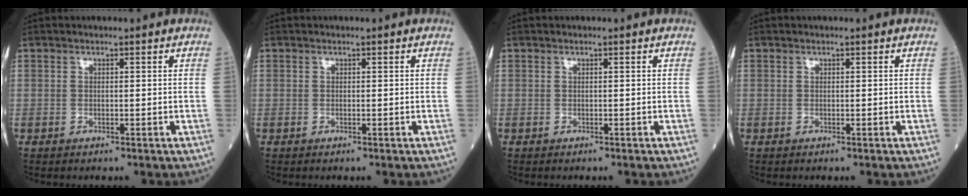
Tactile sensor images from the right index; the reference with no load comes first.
{"total": 0.0}
{"total": 0.0}
{"total": 0.0}